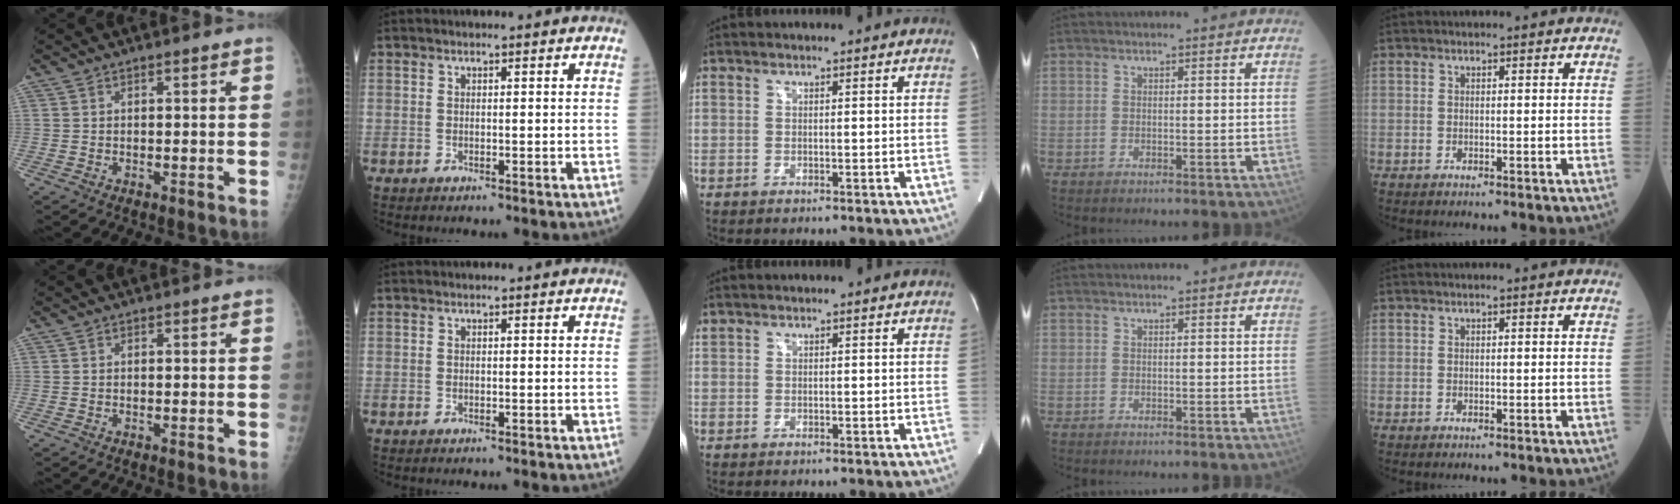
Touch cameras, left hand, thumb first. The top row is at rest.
{"middle": {"total": 0.6, "force": [0.5, 0.3, 0.0], "torque": [-0.007, 0.015, 0.014]}}